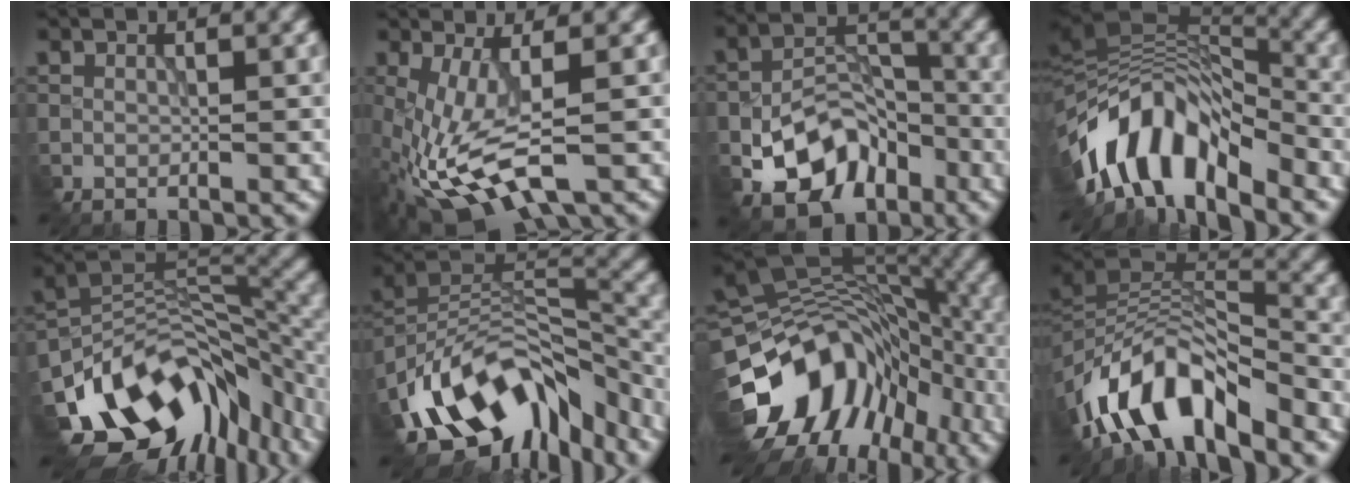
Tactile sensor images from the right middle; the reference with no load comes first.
{"total": 7.6, "force": [-2.6, 2.8, 6.6], "torque": [-0.175, -0.011, -0.044]}
{"total": 7.9, "force": [-4.2, 5.1, 4.4], "torque": [-0.082, 0.001, -0.069]}
{"total": 10.1, "force": [-5.7, 4.3, 7.1], "torque": [-0.130, 0.014, -0.104]}
{"total": 13.9, "force": [-8.3, 8.2, 7.6], "torque": [-0.145, 0.010, -0.136]}
{"total": 12.6, "force": [-7.9, 7.2, 6.7], "torque": [-0.141, 0.009, -0.135]}
{"total": 12.8, "force": [-5.0, 8.9, 7.7], "torque": [-0.152, 0.007, -0.085]}
{"total": 9.4, "force": [-6.4, 3.8, 5.8], "torque": [-0.100, 0.009, -0.118]}